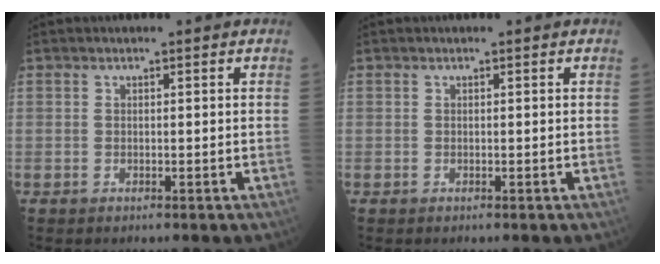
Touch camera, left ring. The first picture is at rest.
{"total": 0.0}